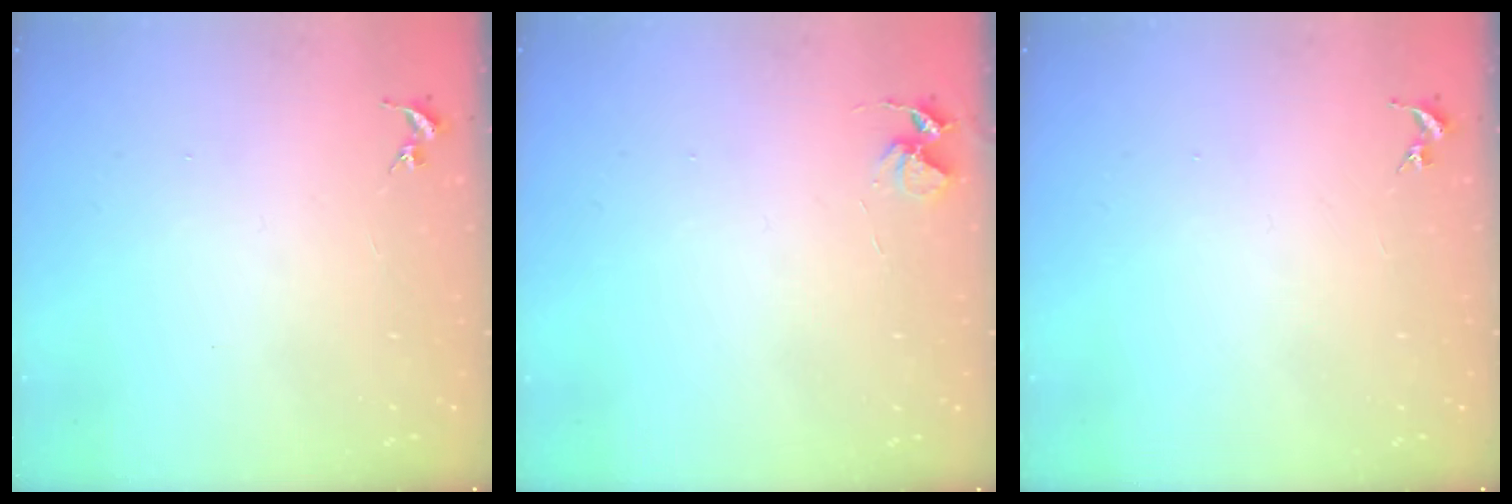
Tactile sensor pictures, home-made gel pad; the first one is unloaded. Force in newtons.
{"total": 5.1, "press": 5.0, "slide": 0.4}
{"total": 0.0}